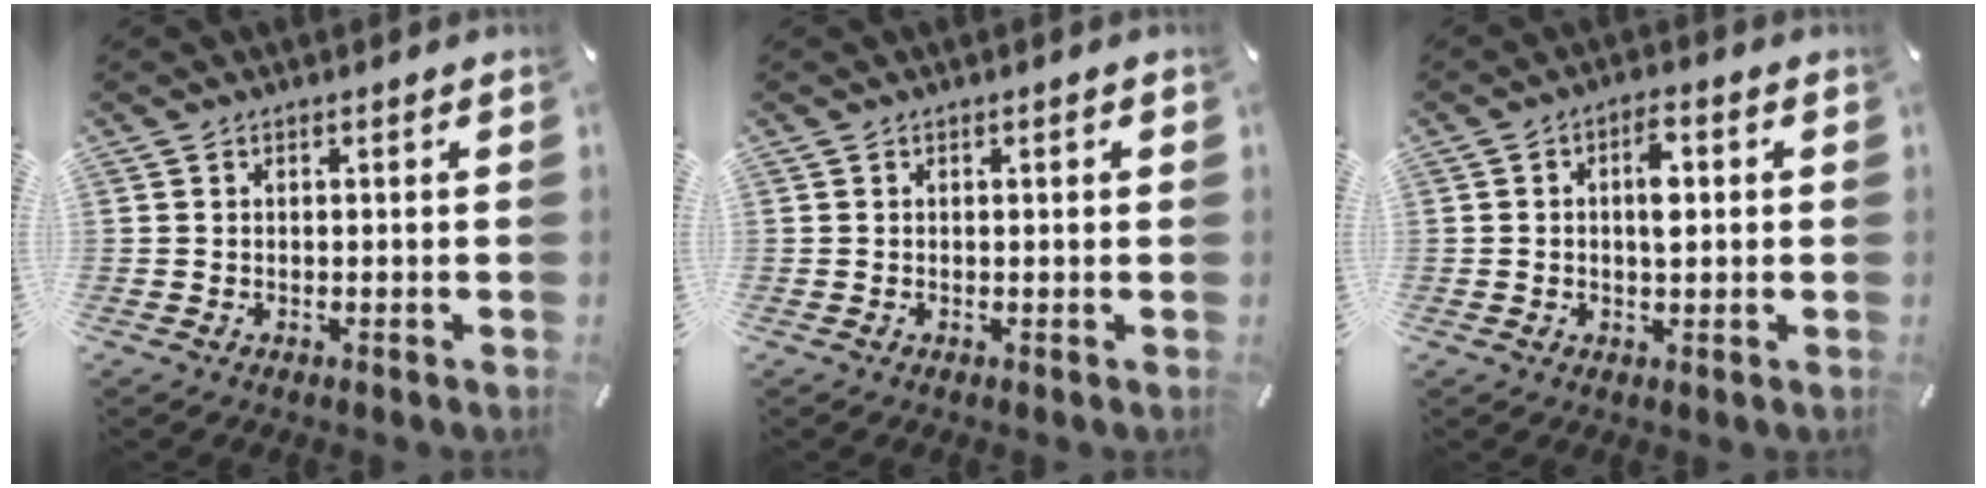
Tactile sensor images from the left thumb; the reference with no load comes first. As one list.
[{"total": 0.9, "force": [0.2, 0.2, 0.8], "torque": [-0.016, 0.002, 0.003]}, {"total": 6.0, "force": [0.8, 3.0, 5.1], "torque": [-0.078, 0.002, 0.007]}]